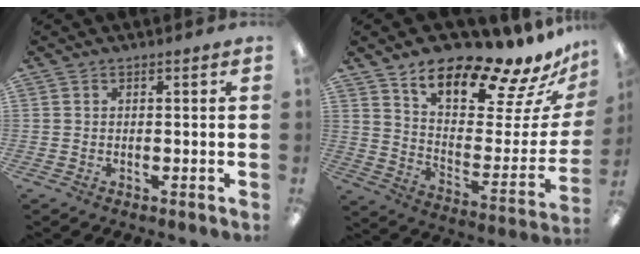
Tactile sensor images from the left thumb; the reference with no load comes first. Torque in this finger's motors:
{"motor_torque": [0.37, 0.37, 1.28, -1.49, 0.25]}